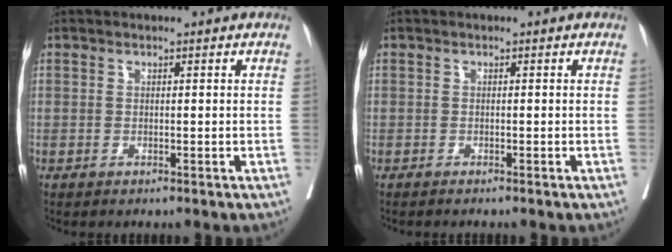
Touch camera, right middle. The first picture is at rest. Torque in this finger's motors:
{"motor_torque": [0.45, -0.56, 0.09, 0.01]}